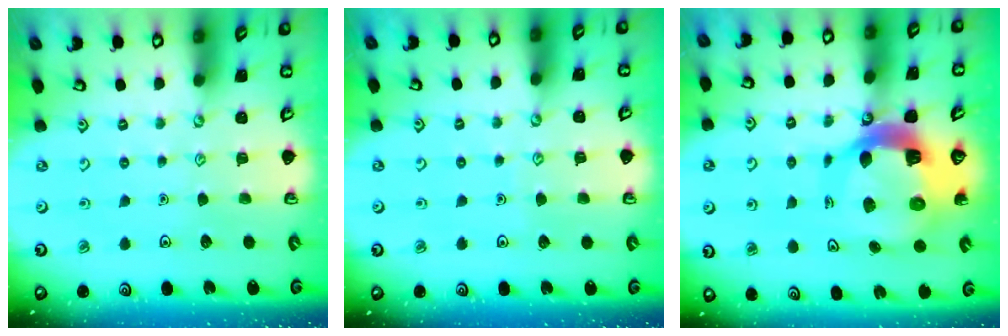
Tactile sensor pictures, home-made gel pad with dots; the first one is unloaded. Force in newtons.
{"total": 2.6, "press": 2.5, "slide": 0.3}
{"total": 14.2, "press": 14.1, "slide": 1.9}